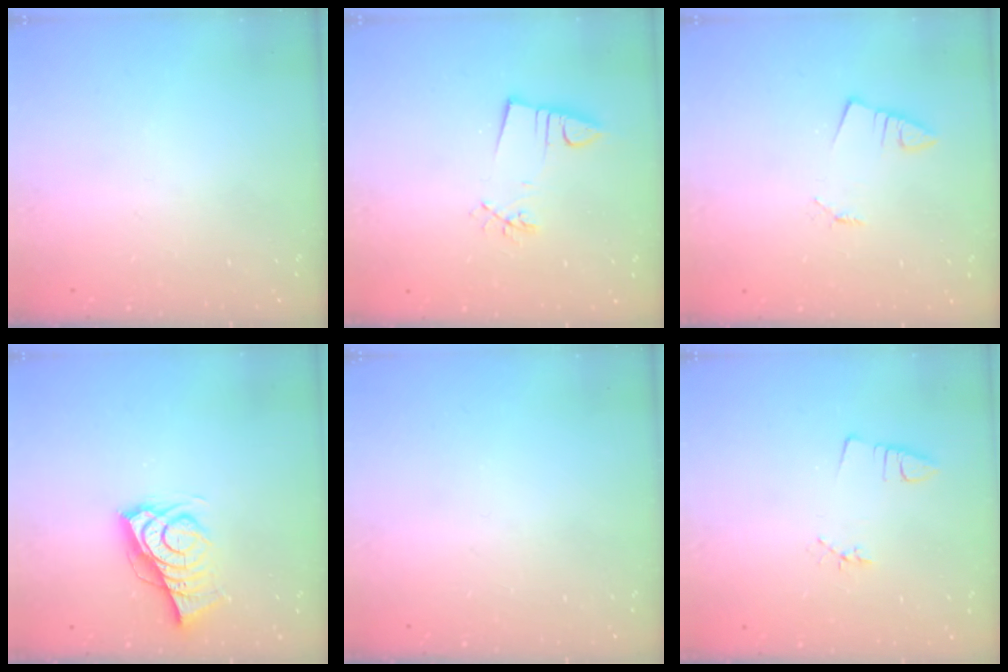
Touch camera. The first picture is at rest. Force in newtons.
{"total": 3.5, "press": 2.2, "slide": 2.8}
{"total": 1.3, "press": 1.2, "slide": 0.1}
{"total": 8.9, "press": 8.5, "slide": 2.8}
{"total": 0.0}
{"total": 2.2, "press": 1.7, "slide": 1.4}